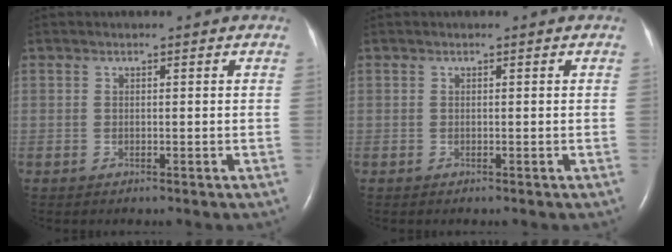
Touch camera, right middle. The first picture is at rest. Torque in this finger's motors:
{"motor_torque": [0.14, -0.42, 0.00, 0.01]}